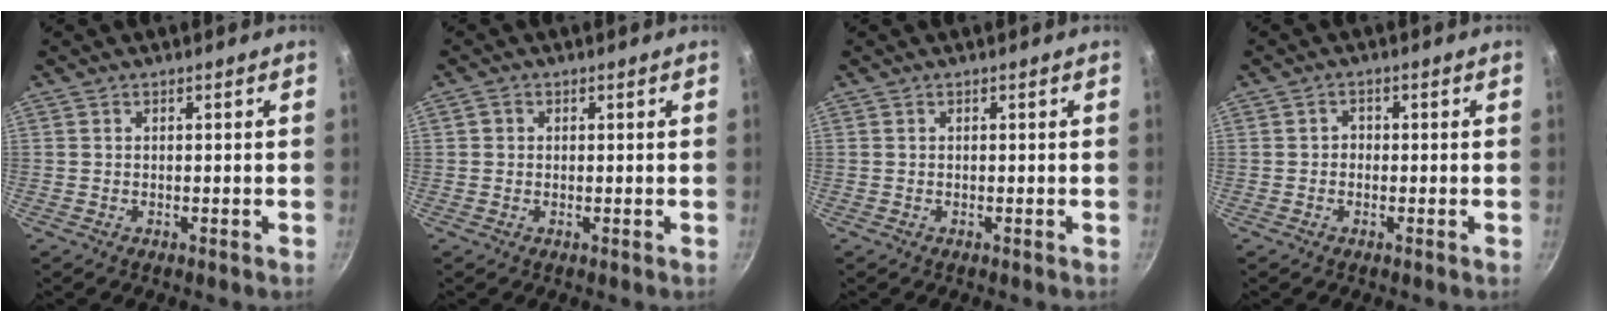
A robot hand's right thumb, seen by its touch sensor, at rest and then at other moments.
{"total": 1.3, "force": [0.2, 1.2, 0.4], "torque": [-0.004, 0.002, 0.000]}
{"total": 0.0}
{"total": 1.5, "force": [-0.3, 1.3, 0.7], "torque": [-0.006, 0.006, -0.007]}